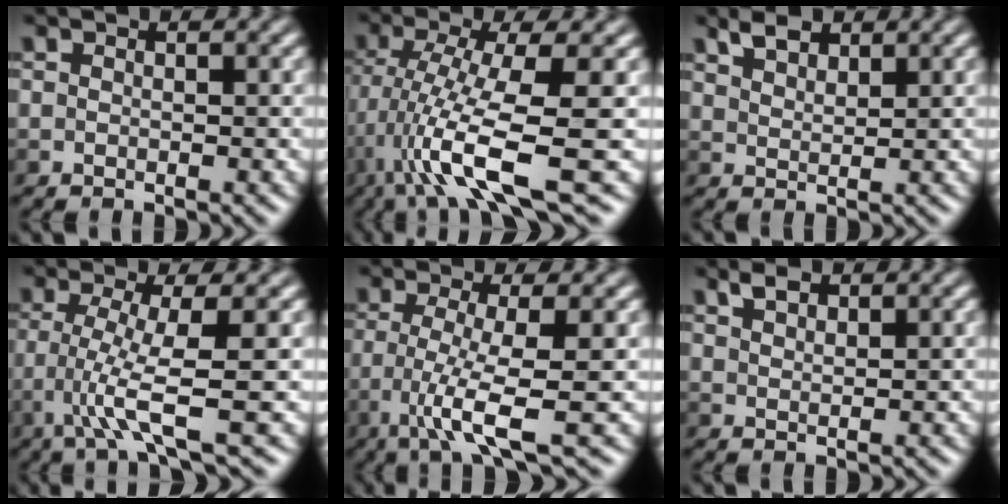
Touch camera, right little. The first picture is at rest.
{"total": 8.4, "force": [-2.8, 1.2, 7.8], "torque": [-0.161, -0.002, -0.051]}
{"total": 1.8, "force": [1.6, 0.5, 0.6], "torque": [-0.018, 0.004, 0.037]}
{"total": 4.5, "force": [-1.6, -0.1, 4.2], "torque": [-0.093, -0.002, -0.031]}
{"total": 5.3, "force": [-2.0, 0.4, 4.9], "torque": [-0.099, -0.003, -0.039]}
{"total": 1.3, "force": [1.2, 0.3, 0.3], "torque": [-0.011, 0.003, 0.028]}